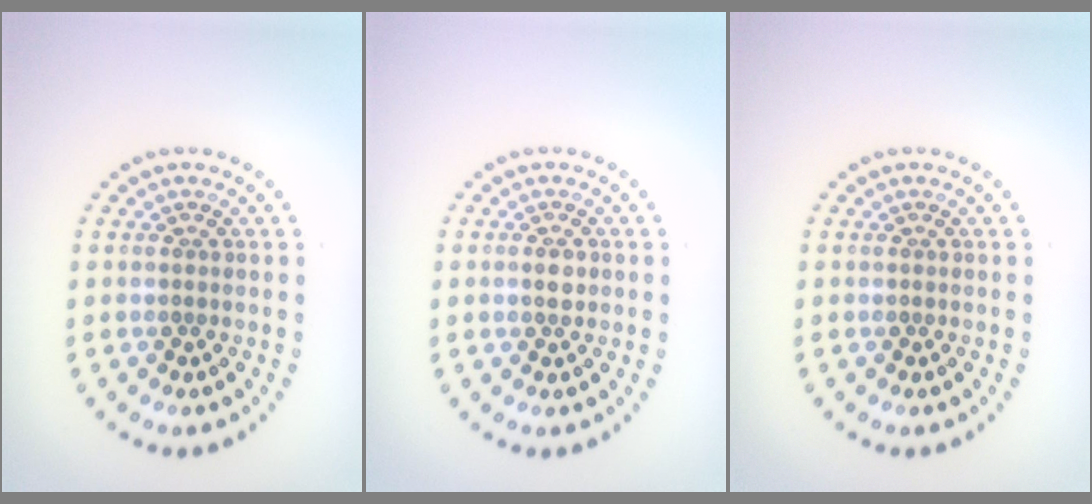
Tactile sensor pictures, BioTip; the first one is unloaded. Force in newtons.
{"total": 1.5, "press": 1.5, "slide": 0.3}
{"total": 0.0}